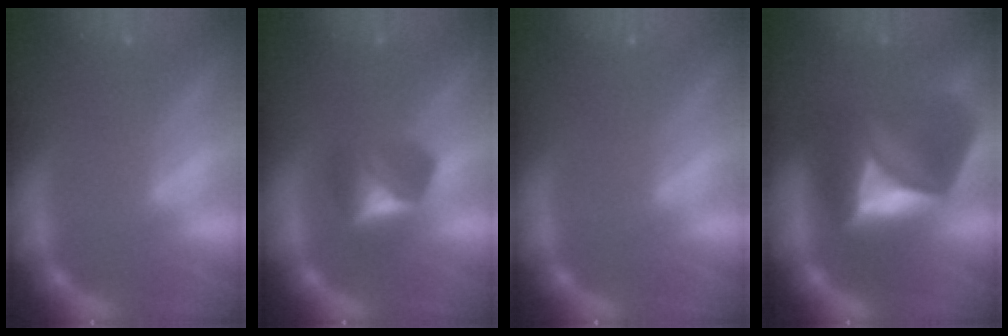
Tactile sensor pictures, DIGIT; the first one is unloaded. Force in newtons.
{"total": 3.4}
{"total": 0.0}
{"total": 9.0}